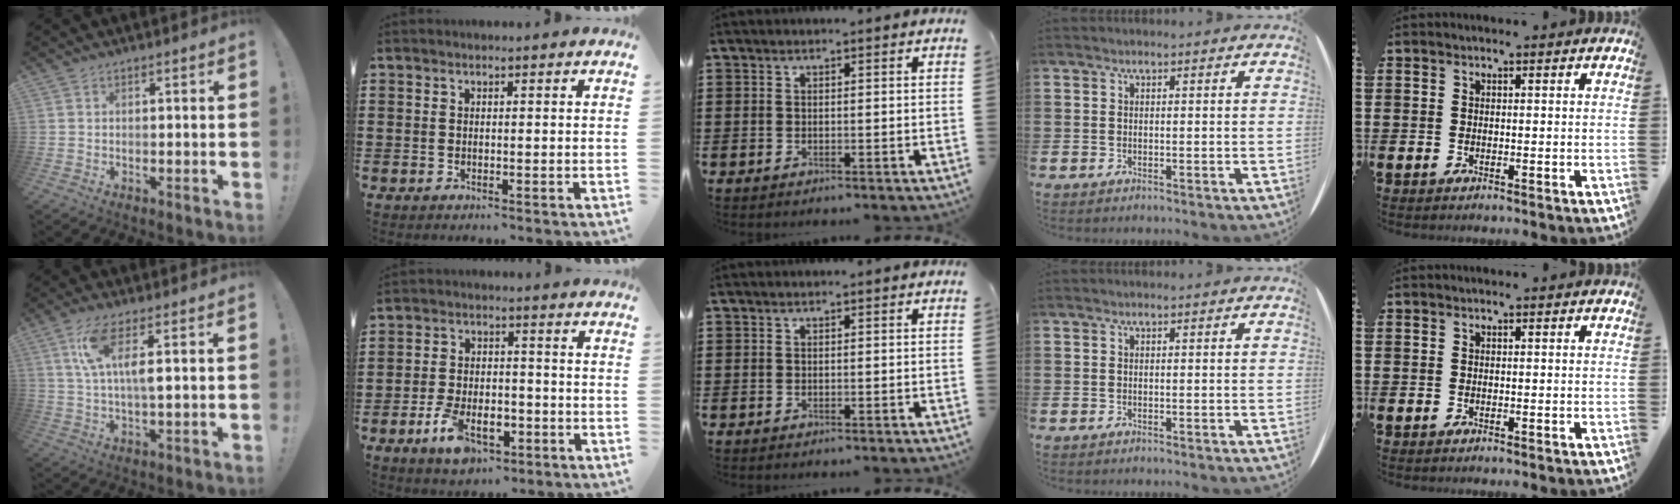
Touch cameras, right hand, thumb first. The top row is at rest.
{"thumb": {"total": 9.7, "force": [3.3, 2.5, 8.8], "torque": [-0.161, -0.007, 0.055]}, "index": {"total": 7.5, "force": [-3.7, 3.8, 5.2], "torque": [-0.109, 0.007, -0.070]}}